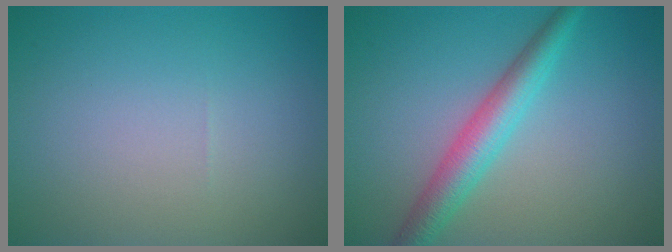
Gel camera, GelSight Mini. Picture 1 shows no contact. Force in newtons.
{"total": 4.1, "press": 4.1, "slide": 0.1}